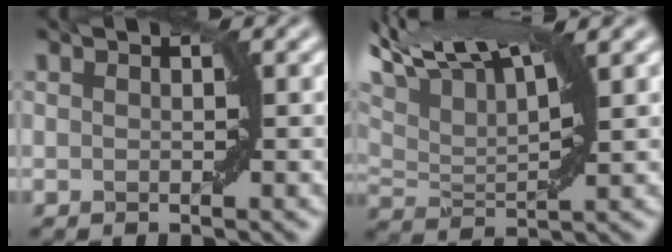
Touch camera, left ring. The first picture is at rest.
{"total": 9.6, "force": [5.6, 3.5, 7.0], "torque": [-0.128, 0.034, 0.096]}